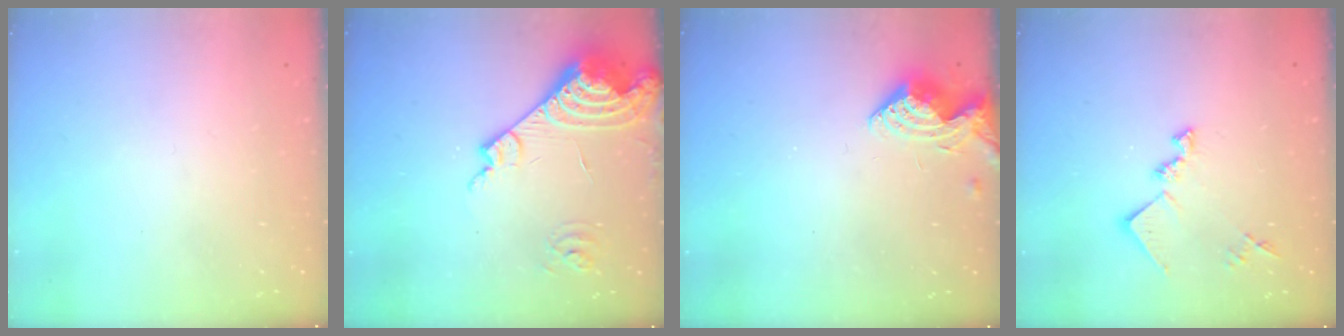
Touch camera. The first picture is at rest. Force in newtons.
{"total": 17.0, "press": 16.9, "slide": 2.0}
{"total": 8.3, "press": 8.3, "slide": 0.4}
{"total": 12.3, "press": 12.3, "slide": 0.6}